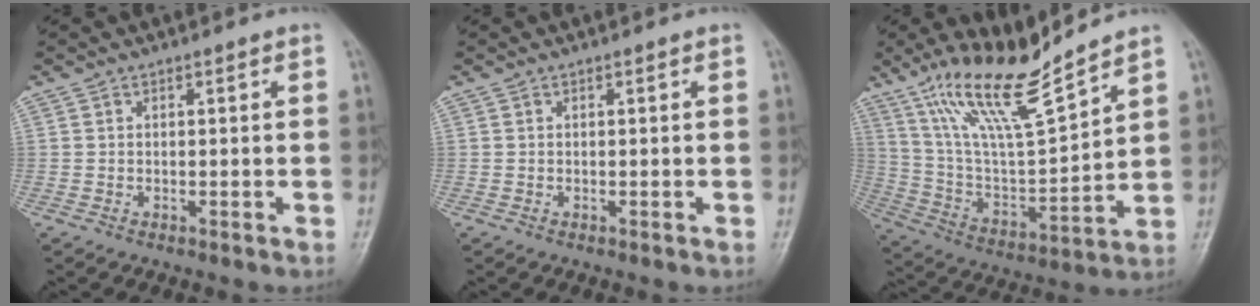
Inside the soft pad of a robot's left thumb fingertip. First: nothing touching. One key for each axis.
{"total": 0.0}
{"total": 16.1, "fx": 12.6, "fy": 2.2, "fz": 9.8, "tx": -0.169, "ty": -0.070, "tz": 0.248}